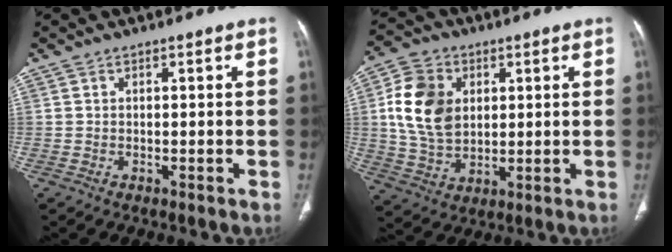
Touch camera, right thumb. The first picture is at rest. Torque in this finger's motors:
{"motor_torque": [0.94, 1.50, 1.00, 0.56, 0.09]}